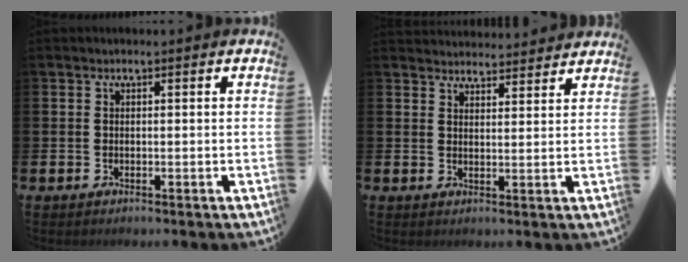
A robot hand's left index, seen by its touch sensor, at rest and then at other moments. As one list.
[{"total": 3.6, "force": [3.5, 0.5, -0.4], "torque": [-0.001, -0.020, 0.065]}]